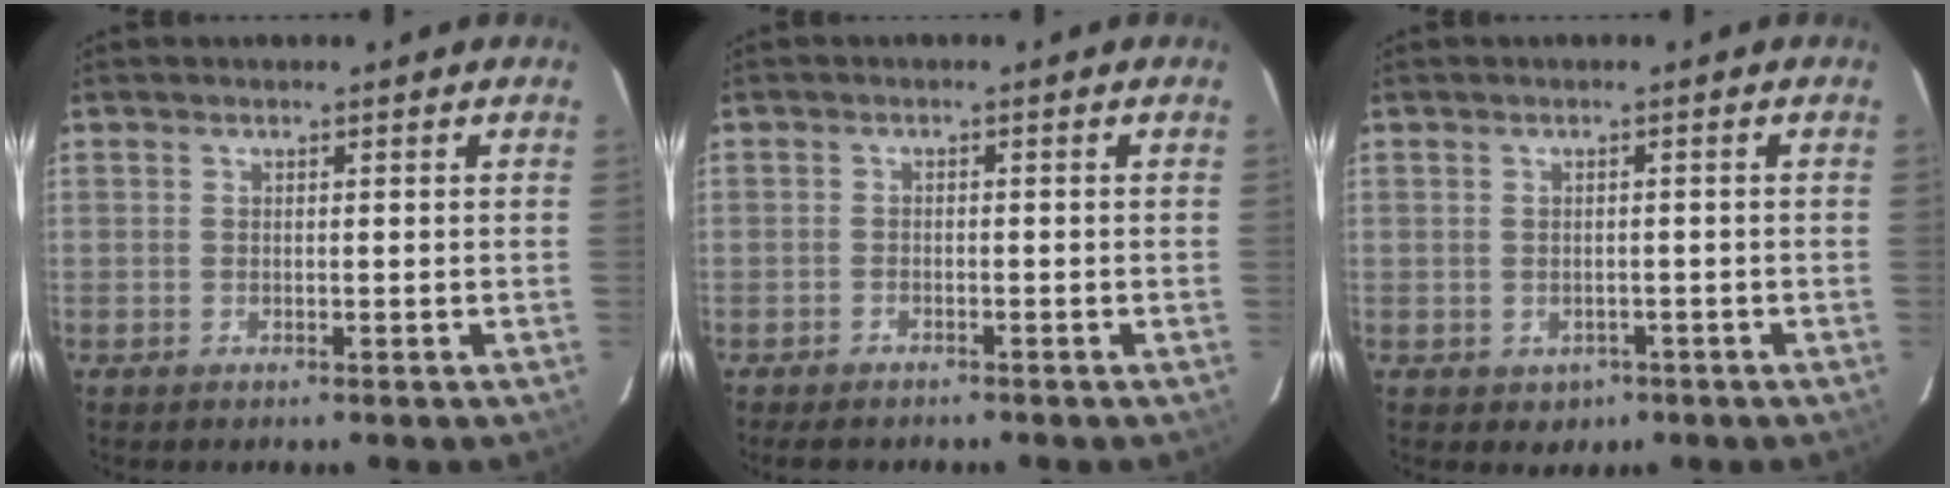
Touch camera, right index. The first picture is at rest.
{"total": 3.1, "force": [-2.7, 1.3, 0.9], "torque": [-0.016, -0.002, -0.036]}
{"total": 2.4, "force": [-1.1, 2.0, 0.8], "torque": [-0.009, 0.004, -0.005]}